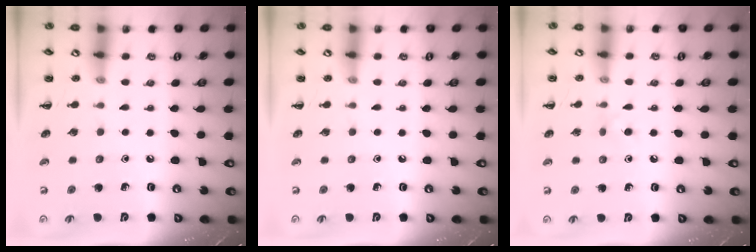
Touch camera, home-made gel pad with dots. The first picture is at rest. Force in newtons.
{"total": 0.0}
{"total": 3.9, "press": 3.6, "slide": 1.4}